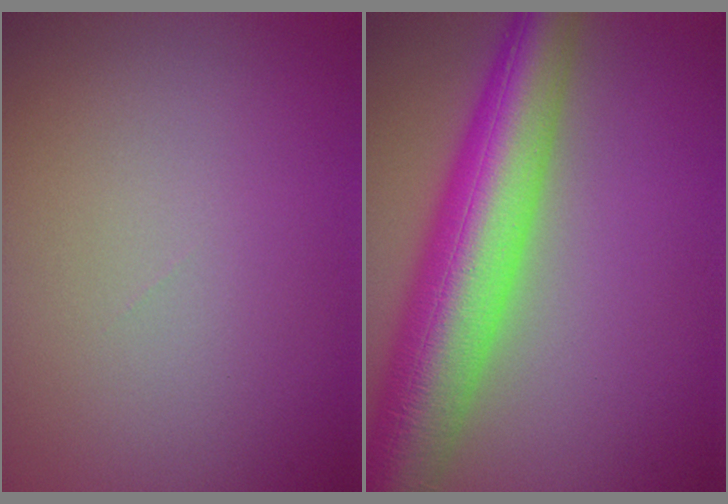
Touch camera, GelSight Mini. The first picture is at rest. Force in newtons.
{"total": 10.9, "press": 10.9, "slide": 0.4}